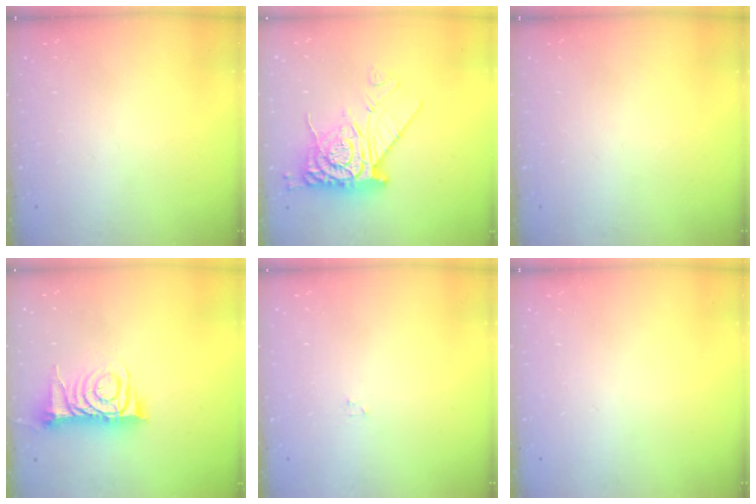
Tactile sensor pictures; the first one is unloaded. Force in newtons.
{"total": 12.6, "press": 12.5, "slide": 1.4}
{"total": 0.0}
{"total": 10.3, "press": 10.3, "slide": 1.0}
{"total": 1.2, "press": 1.2, "slide": 0.2}
{"total": 0.0}